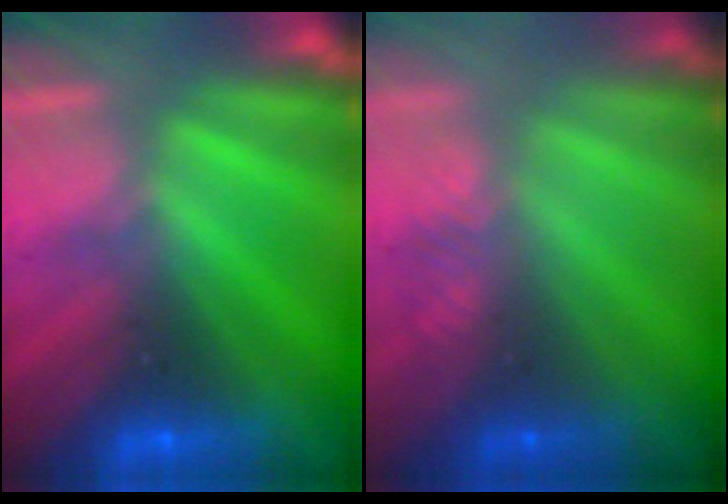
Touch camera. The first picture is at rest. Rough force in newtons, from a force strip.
{"total": 2.9}